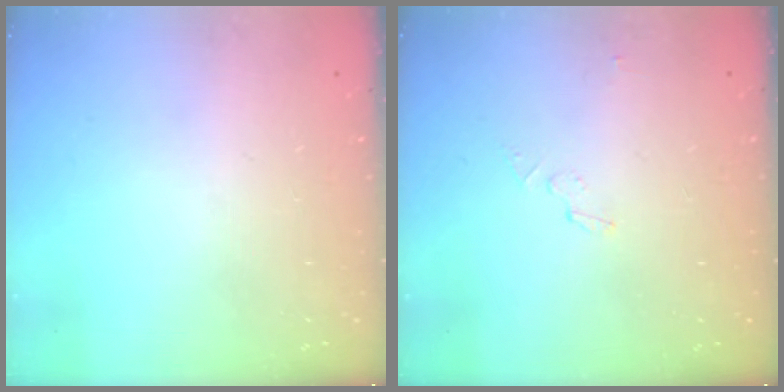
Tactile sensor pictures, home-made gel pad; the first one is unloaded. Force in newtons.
{"total": 2.9, "press": 2.9, "slide": 0.2}